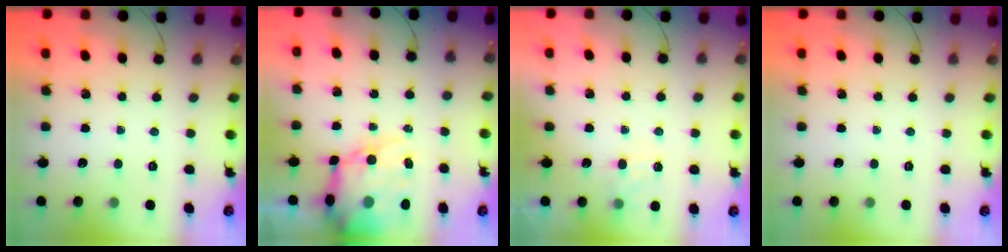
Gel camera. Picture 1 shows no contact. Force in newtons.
{"total": 15.6, "press": 15.2, "slide": 3.8}
{"total": 5.6, "press": 5.3, "slide": 1.6}
{"total": 0.0}